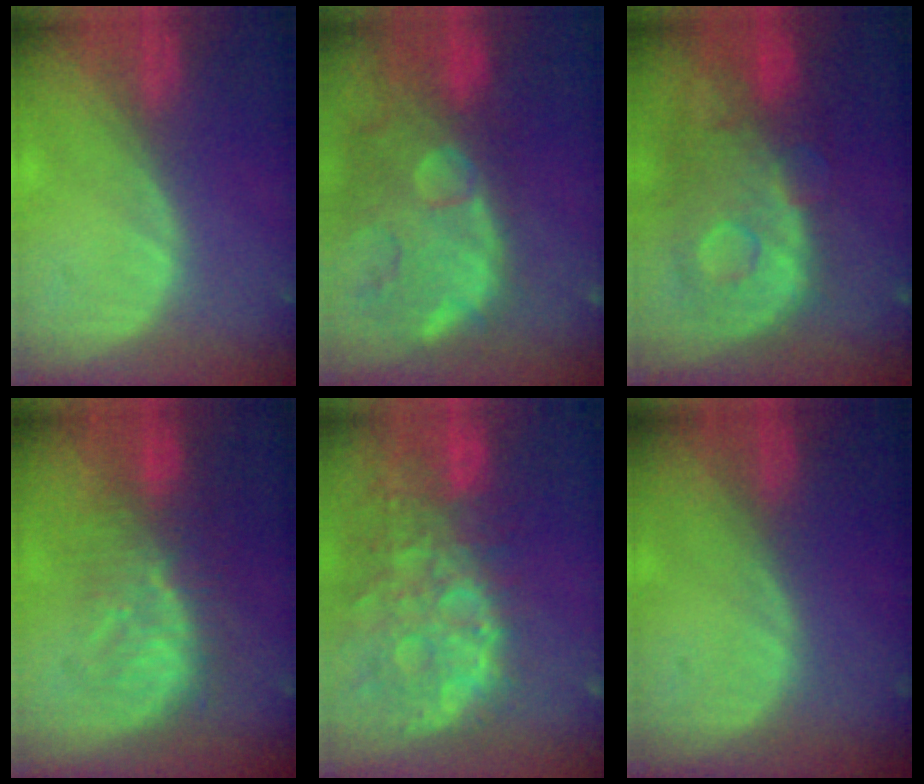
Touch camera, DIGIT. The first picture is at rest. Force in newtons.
{"total": 14.6, "press": 11.8, "slide": 8.6}
{"total": 11.2, "press": 9.7, "slide": 5.5}
{"total": 8.0, "press": 7.8, "slide": 1.5}
{"total": 13.7, "press": 11.1, "slide": 7.9}
{"total": 0.0}